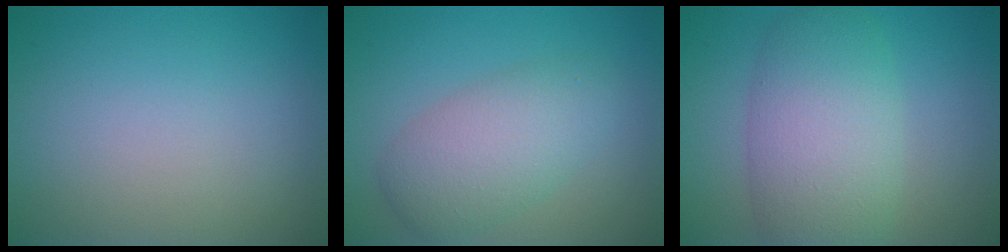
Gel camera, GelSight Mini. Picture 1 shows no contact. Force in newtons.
{"total": 4.7, "press": 4.7, "slide": 0.1}
{"total": 7.3, "press": 7.3, "slide": 0.3}